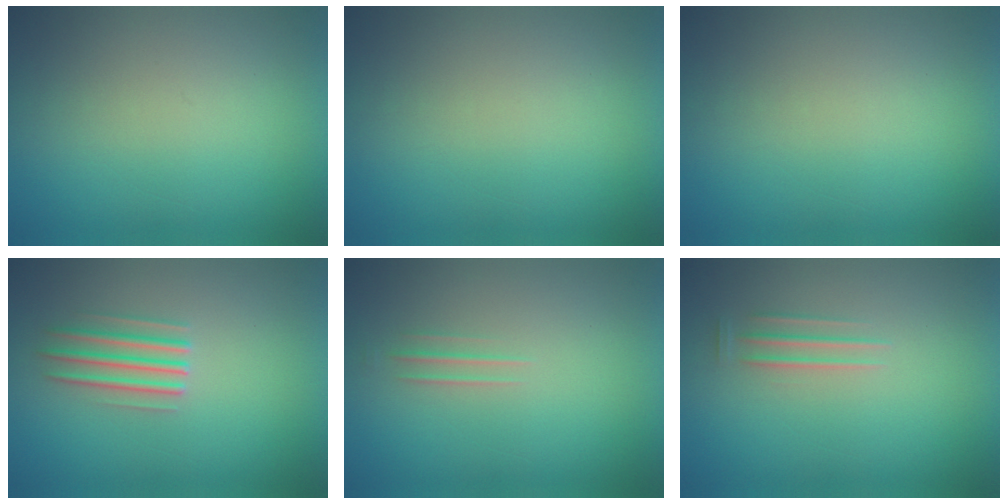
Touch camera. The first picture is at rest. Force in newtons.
{"total": 0.0}
{"total": 0.0}
{"total": 2.8}
{"total": 1.2}
{"total": 1.2}